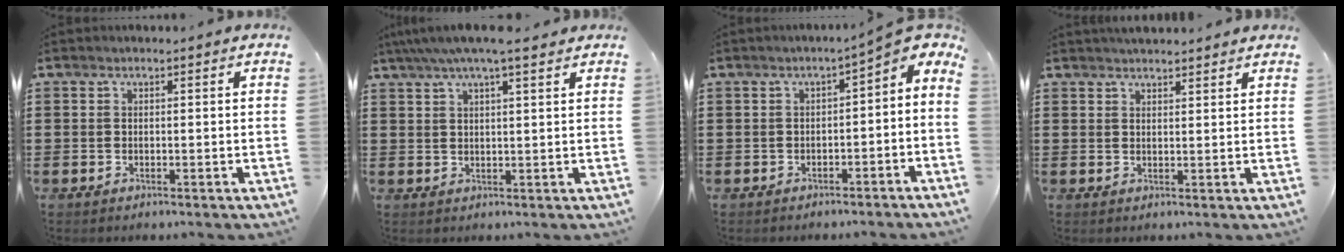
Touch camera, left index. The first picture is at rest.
{"total": 5.3, "force": [3.9, 0.6, 3.5], "torque": [-0.076, -0.001, 0.068]}
{"total": 2.0, "force": [-1.5, 0.8, 1.0], "torque": [-0.018, -0.004, -0.043]}
{"total": 2.1, "force": [2.1, 0.1, 0.1], "torque": [-0.007, 0.000, 0.040]}